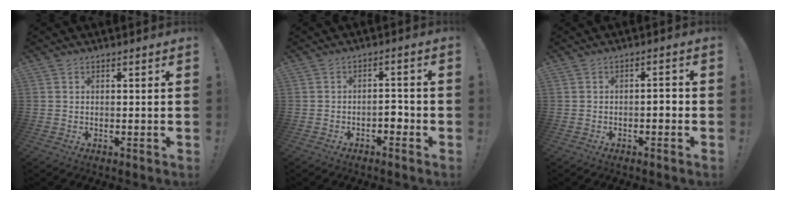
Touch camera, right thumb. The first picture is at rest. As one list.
[{"total": 3.6, "force": [-1.9, 2.0, 2.3], "torque": [-0.033, 0.010, -0.035]}, {"total": 2.6, "force": [-1.1, 1.0, 2.1], "torque": [-0.043, 0.005, -0.021]}]